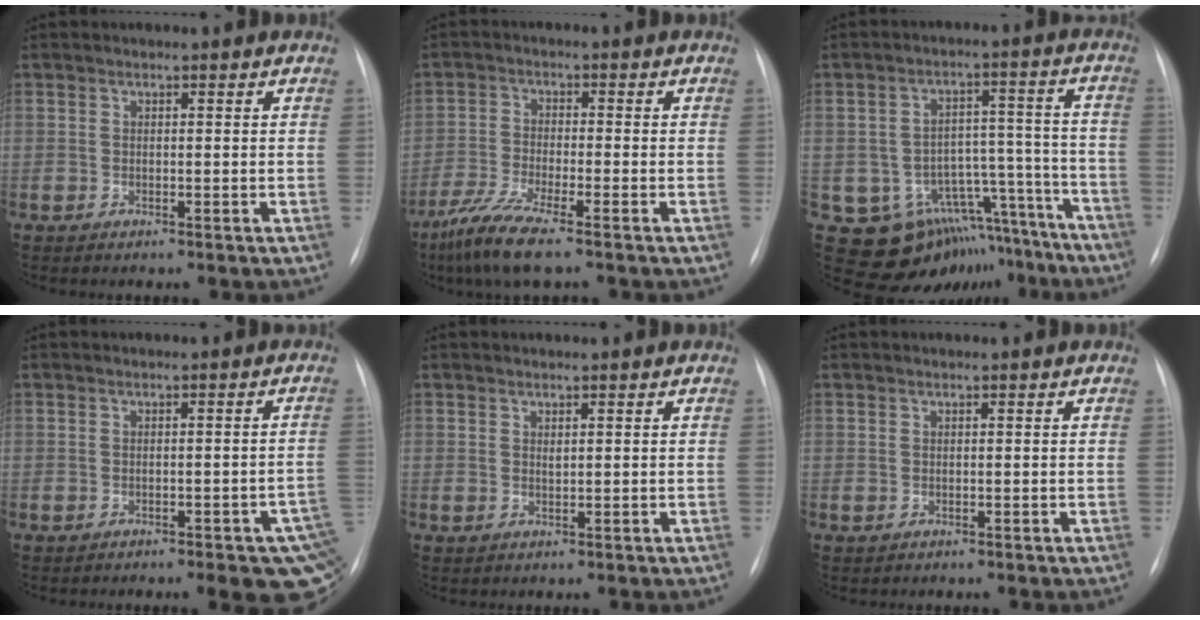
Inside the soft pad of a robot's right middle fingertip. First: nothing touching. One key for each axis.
{"total": 7.2, "fx": -5.1, "fy": 0.4, "fz": 5.0, "tx": -0.112, "ty": -0.022, "tz": -0.102}
{"total": 16.3, "fx": -11.4, "fy": 9.9, "fz": 6.3, "tx": -0.061, "ty": 0.072, "tz": -0.137}
{"total": 9.0, "fx": -4.1, "fy": 2.6, "fz": 7.6, "tx": -0.077, "ty": 0.015, "tz": -0.045}
{"total": 0.7, "fx": 0.5, "fy": 0.1, "fz": 0.4, "tx": -0.007, "ty": 0.001, "tz": 0.011}
{"total": 0.0}